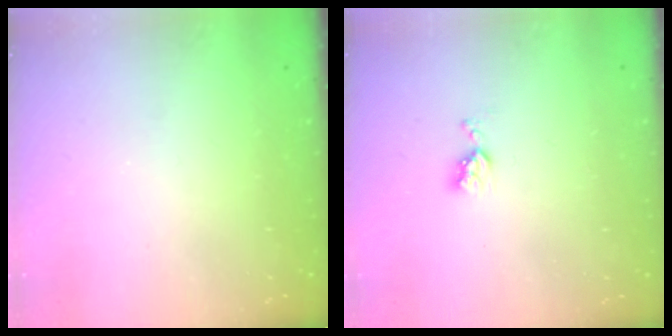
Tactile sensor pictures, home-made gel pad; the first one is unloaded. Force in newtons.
{"total": 4.4, "press": 4.3, "slide": 0.7}